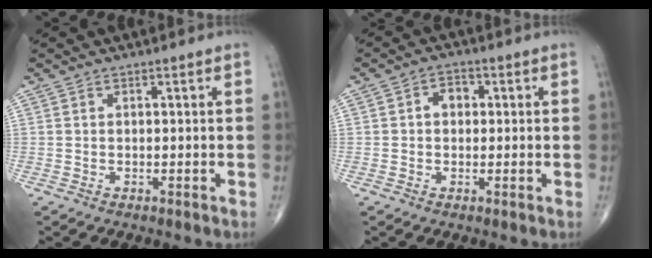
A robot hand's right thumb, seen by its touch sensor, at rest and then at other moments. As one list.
[{"total": 3.5, "force": [0.3, 2.7, 2.1], "torque": [-0.018, 0.012, 0.000]}]